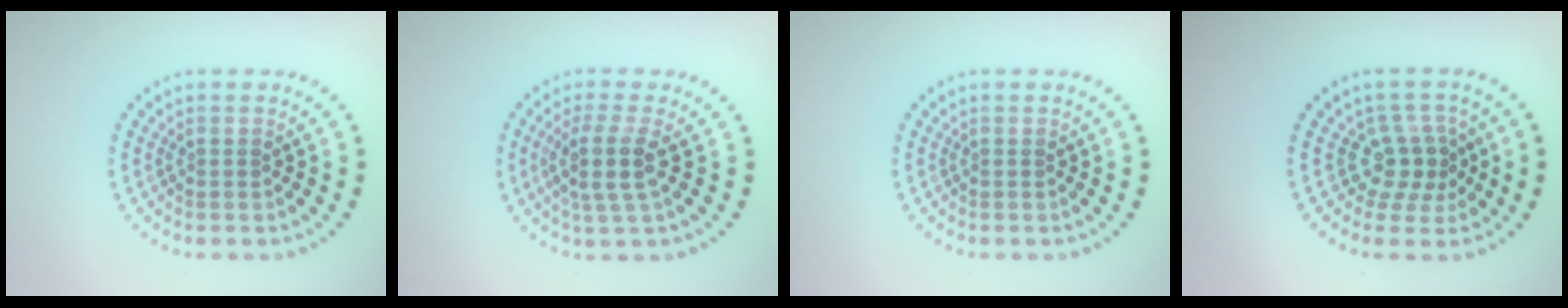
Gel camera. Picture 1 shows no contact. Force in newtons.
{"total": 3.3, "press": 2.7, "slide": 2.0}
{"total": 0.0}
{"total": 3.0, "press": 2.3, "slide": 1.8}